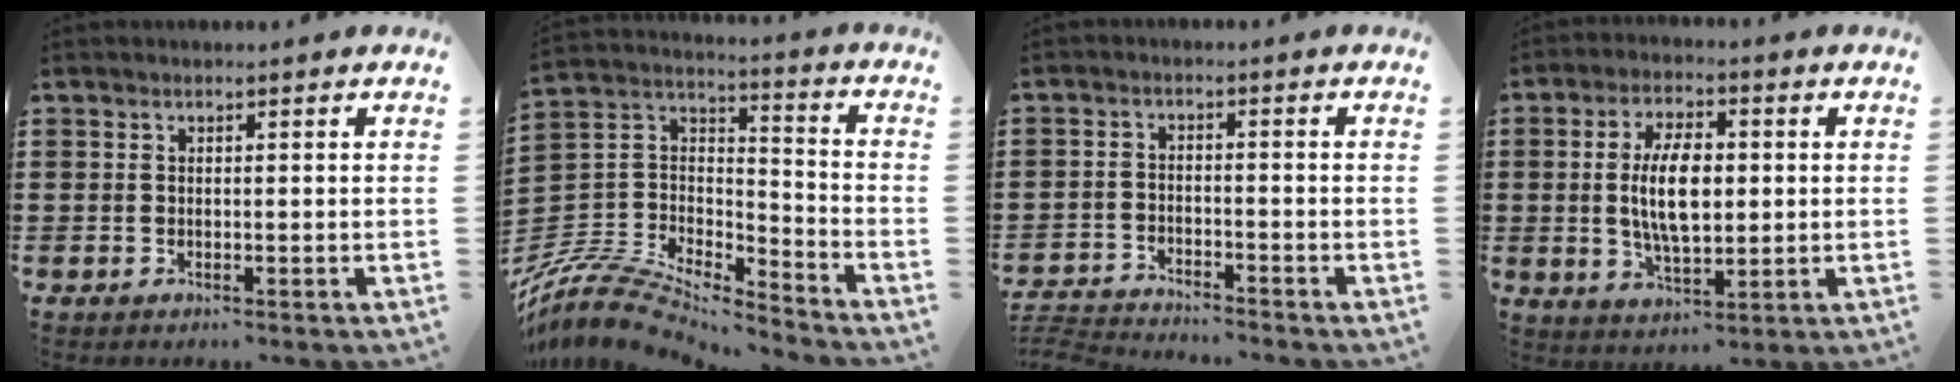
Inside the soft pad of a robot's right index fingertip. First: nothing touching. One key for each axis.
{"total": 8.6, "fx": -7.9, "fy": 2.4, "fz": 2.5, "tx": -0.078, "ty": -0.003, "tz": -0.165}
{"total": 3.4, "fx": -3.4, "fy": -0.1, "fz": 0.0, "tx": -0.013, "ty": -0.005, "tz": -0.076}
{"total": 9.1, "fx": 0.4, "fy": 4.0, "fz": 8.1, "tx": -0.150, "ty": 0.000, "tz": 0.000}